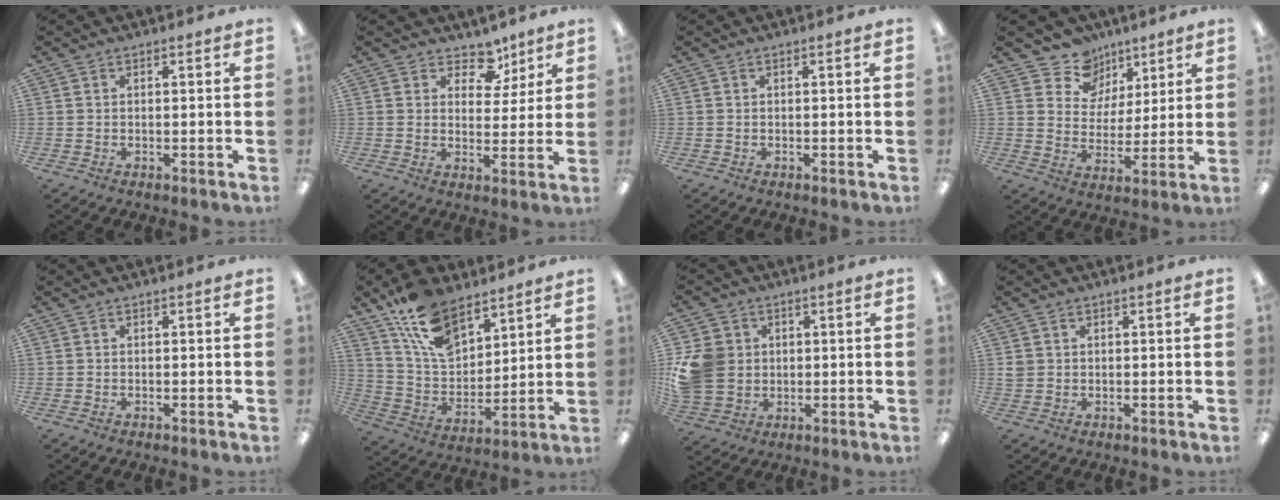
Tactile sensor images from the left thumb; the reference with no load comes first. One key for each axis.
{"total": 7.3, "fx": 5.1, "fy": 4.7, "fz": 2.4, "tx": -0.029, "ty": -0.029, "tz": 0.090}
{"total": 0.0}
{"total": 10.6, "fx": 7.4, "fy": 7.5, "fz": 0.7, "tx": -0.027, "ty": -0.062, "tz": 0.141}
{"total": 0.0}
{"total": 15.9, "fx": 10.9, "fy": 8.2, "fz": 8.2, "tx": -0.168, "ty": -0.043, "tz": 0.207}
{"total": 11.0, "fx": 1.3, "fy": 9.8, "fz": 4.7, "tx": -0.118, "ty": 0.012, "tz": 0.030}
{"total": 1.7, "fx": 0.5, "fy": 1.6, "fz": 0.3, "tx": -0.008, "ty": 0.003, "tz": 0.008}